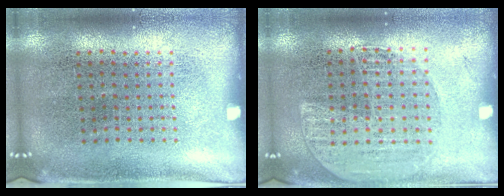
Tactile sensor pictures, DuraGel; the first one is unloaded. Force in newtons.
{"total": 1.3, "press": 1.3, "slide": 0.2}